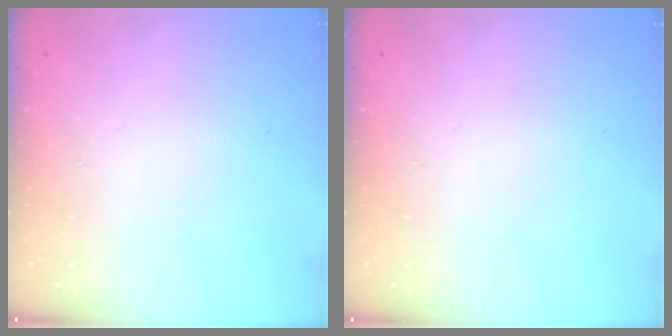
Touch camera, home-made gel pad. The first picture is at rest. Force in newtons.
{"total": 0.0}